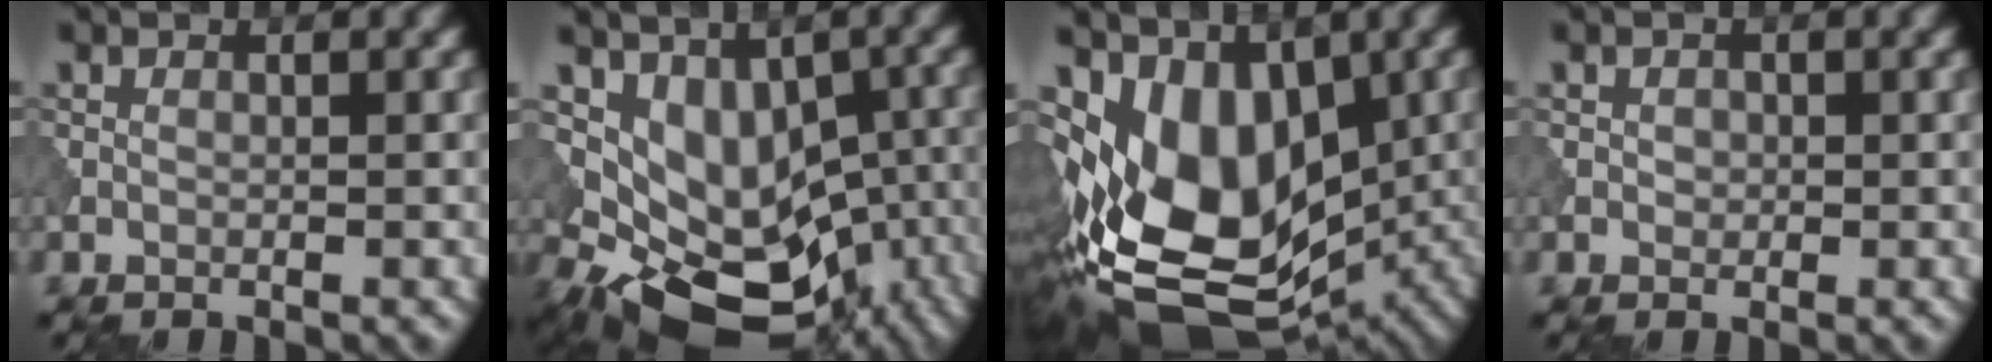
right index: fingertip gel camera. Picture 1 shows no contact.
{"total": 12.6, "force": [-4.3, 8.8, 7.9], "torque": [-0.100, -0.007, -0.022]}
{"total": 14.5, "force": [-1.4, 9.2, 11.1], "torque": [-0.170, -0.014, -0.007]}
{"total": 0.8, "force": [0.1, 0.7, 0.4], "torque": [-0.008, -0.002, 0.002]}